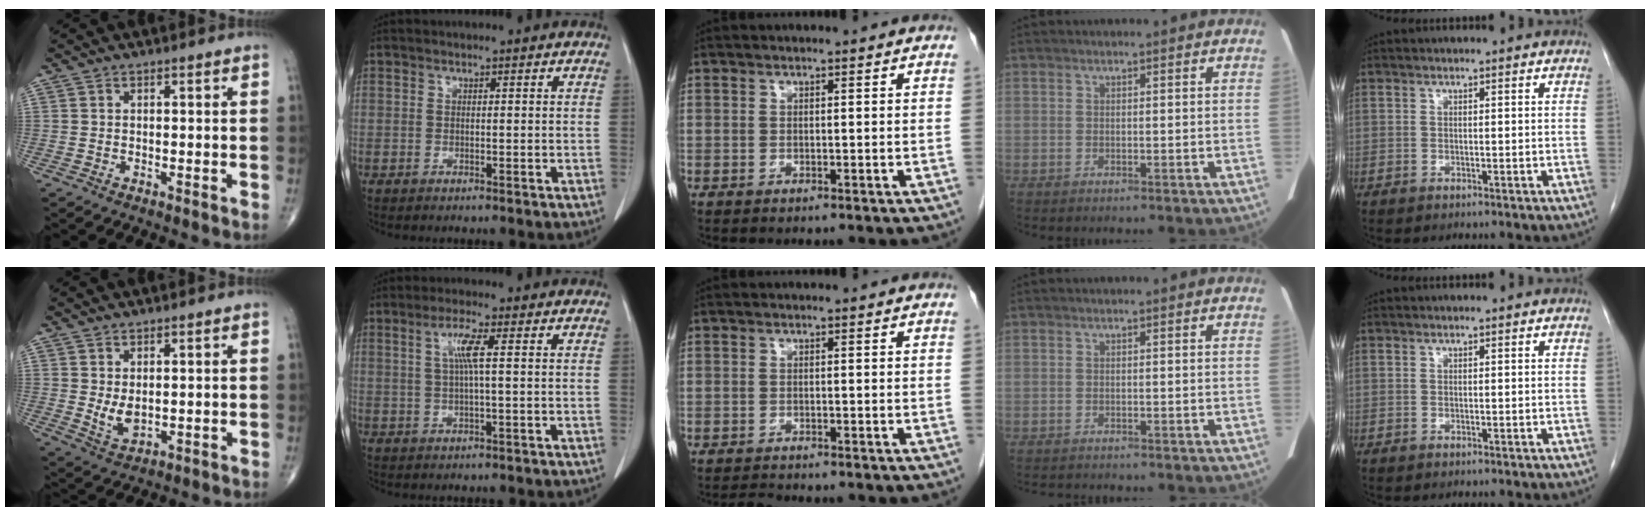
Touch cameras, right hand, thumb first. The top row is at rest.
{"thumb": {"total": 3.9, "force": [0.5, 2.2, 3.2], "torque": [-0.052, -0.012, 0.021]}, "index": {"total": 4.1, "force": [0.9, -0.1, 4.0], "torque": [-0.080, 0.006, 0.018]}, "middle": {"total": 1.1, "force": [-1.1, 0.0, 0.1], "torque": [-0.006, -0.006, -0.016]}, "ring": {"total": 1.6, "force": [-1.5, 0.4, 0.4], "torque": [-0.010, -0.004, -0.017]}}